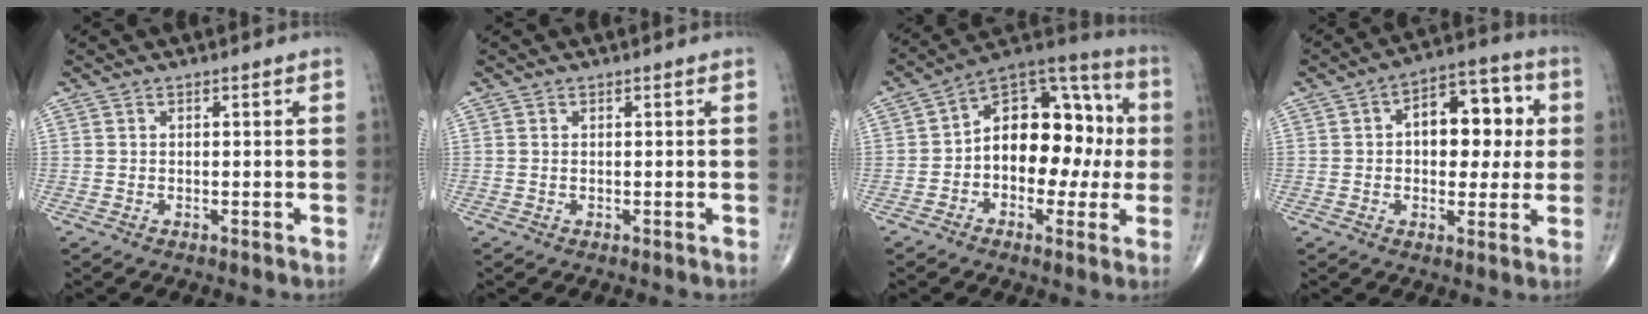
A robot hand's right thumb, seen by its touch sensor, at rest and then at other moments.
{"total": 0.0}
{"total": 17.4, "force": [-0.5, 11.1, 13.4], "torque": [-0.150, 0.052, -0.020]}
{"total": 13.2, "force": [1.8, 7.9, 10.5], "torque": [-0.101, 0.021, 0.019]}